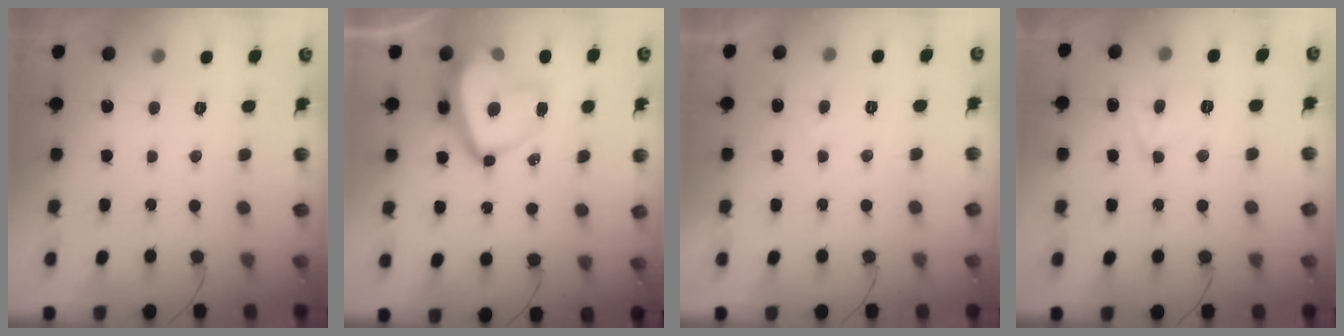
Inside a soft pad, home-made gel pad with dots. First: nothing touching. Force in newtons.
{"total": 15.1, "press": 15.0, "slide": 1.4}
{"total": 1.6, "press": 1.4, "slide": 0.7}
{"total": 7.1, "press": 7.0, "slide": 1.5}